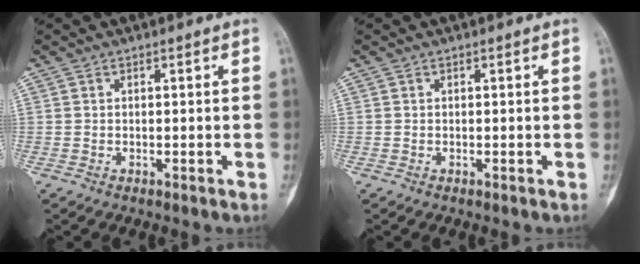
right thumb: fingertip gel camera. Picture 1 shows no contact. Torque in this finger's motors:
{"motor_torque": [0.31, -0.04, -0.22, -0.04, 0.08]}